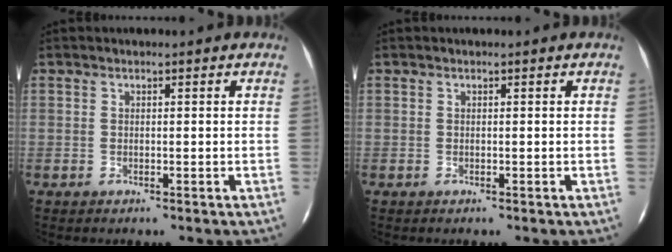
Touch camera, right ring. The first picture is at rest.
{"total": 0.0}